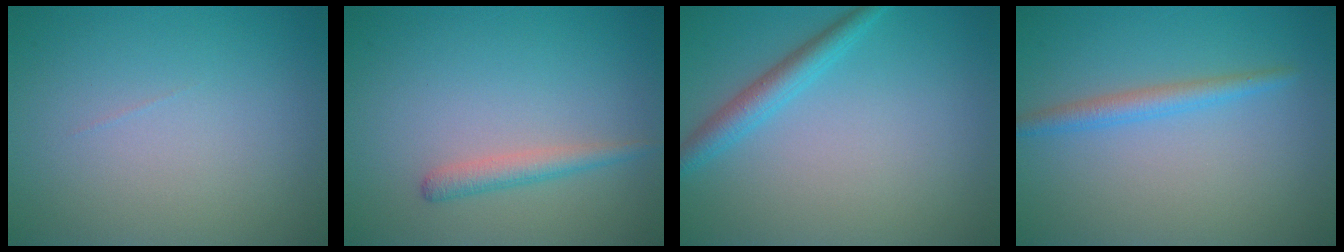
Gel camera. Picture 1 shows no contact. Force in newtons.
{"total": 1.7, "press": 1.7, "slide": 0.1}
{"total": 2.6, "press": 2.5, "slide": 0.1}
{"total": 2.1, "press": 2.0, "slide": 0.2}